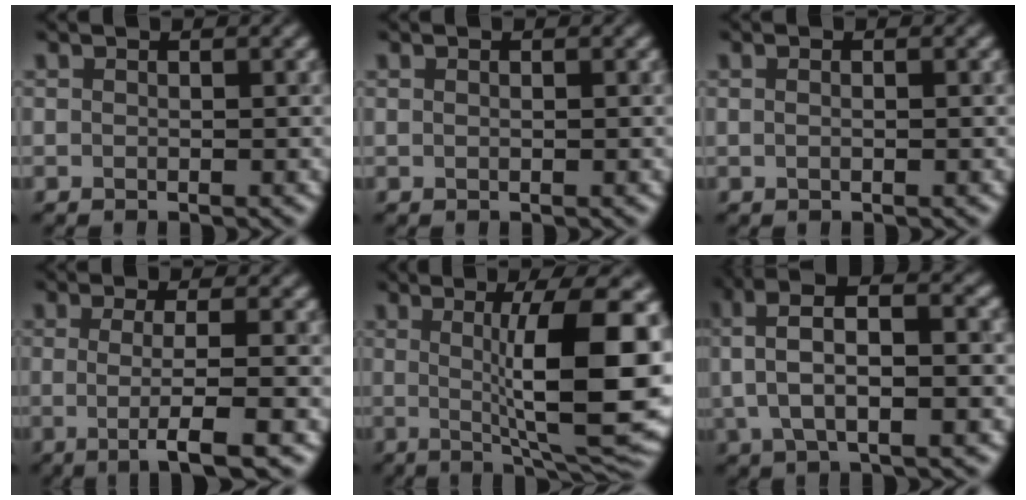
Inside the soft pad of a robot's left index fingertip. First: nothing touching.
{"total": 0.6, "force": [0.2, 0.3, 0.5], "torque": [-0.004, -0.006, -0.001]}
{"total": 1.7, "force": [0.5, 0.9, 1.3], "torque": [-0.005, 0.003, -0.010]}
{"total": 4.6, "force": [-0.7, 1.0, 4.5], "torque": [-0.071, -0.009, -0.014]}
{"total": 12.2, "force": [1.0, 2.5, 11.8], "torque": [-0.156, 0.001, 0.022]}
{"total": 7.9, "force": [1.7, 3.2, 7.0], "torque": [-0.131, 0.016, 0.029]}